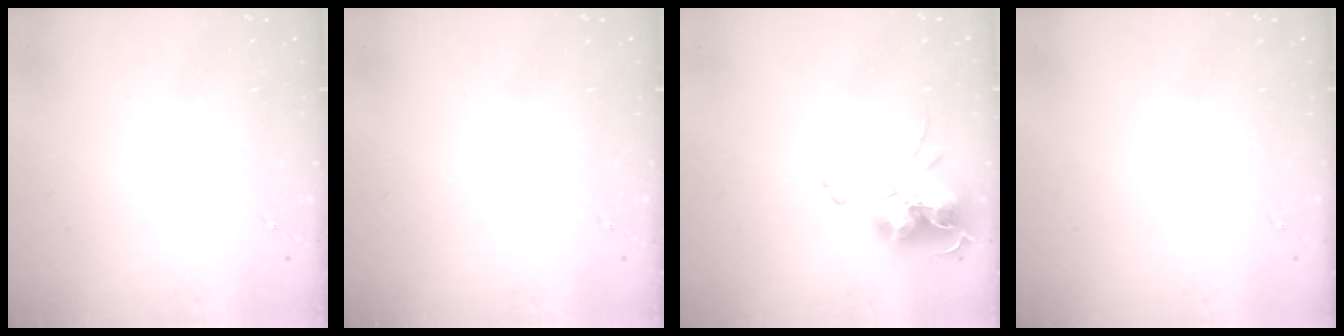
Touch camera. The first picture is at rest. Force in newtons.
{"total": 0.0}
{"total": 14.9, "press": 14.9, "slide": 0.9}
{"total": 0.0}